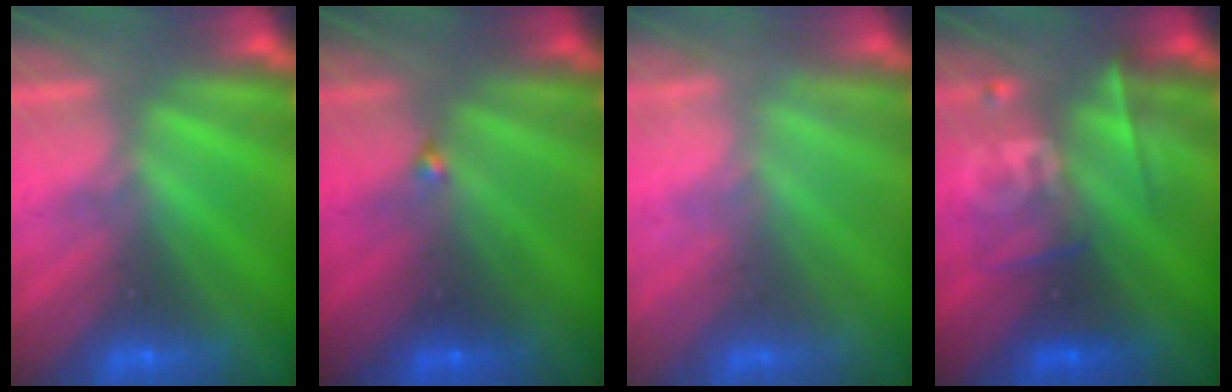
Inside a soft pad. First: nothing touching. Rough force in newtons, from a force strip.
{"total": 1.9}
{"total": 2.9}
{"total": 2.3}